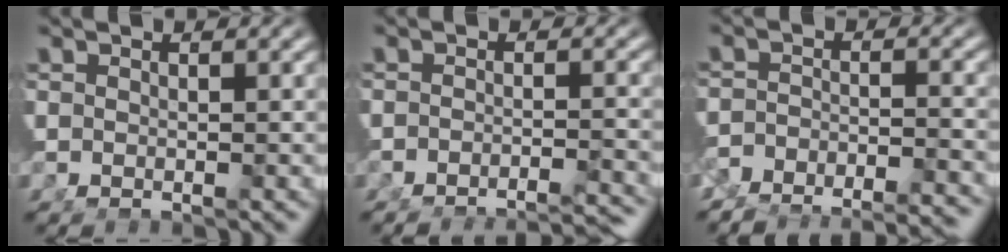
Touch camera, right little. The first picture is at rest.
{"total": 6.4, "force": [-6.3, 0.5, 1.0], "torque": [0.008, -0.006, -0.101]}
{"total": 7.9, "force": [-7.6, 1.6, 1.4], "torque": [0.001, -0.017, -0.120]}